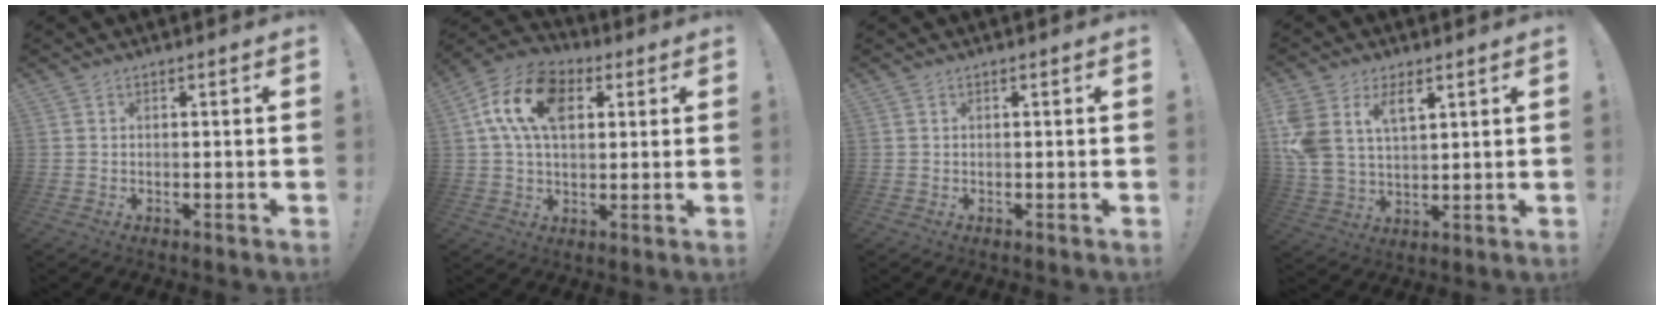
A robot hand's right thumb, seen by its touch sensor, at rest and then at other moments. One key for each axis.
{"total": 16.3, "fx": 5.3, "fy": 10.3, "fz": 11.5, "tx": -0.197, "ty": 0.006, "tz": 0.098}
{"total": 0.0}
{"total": 10.4, "fx": 5.5, "fy": 6.2, "fz": 6.2, "tx": -0.136, "ty": -0.020, "tz": 0.104}